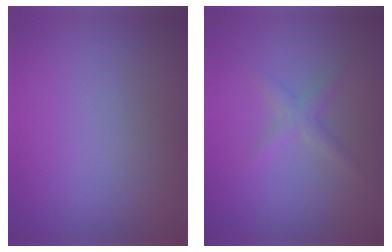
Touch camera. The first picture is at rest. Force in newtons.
{"total": 1.6, "press": 1.6, "slide": 0.0}